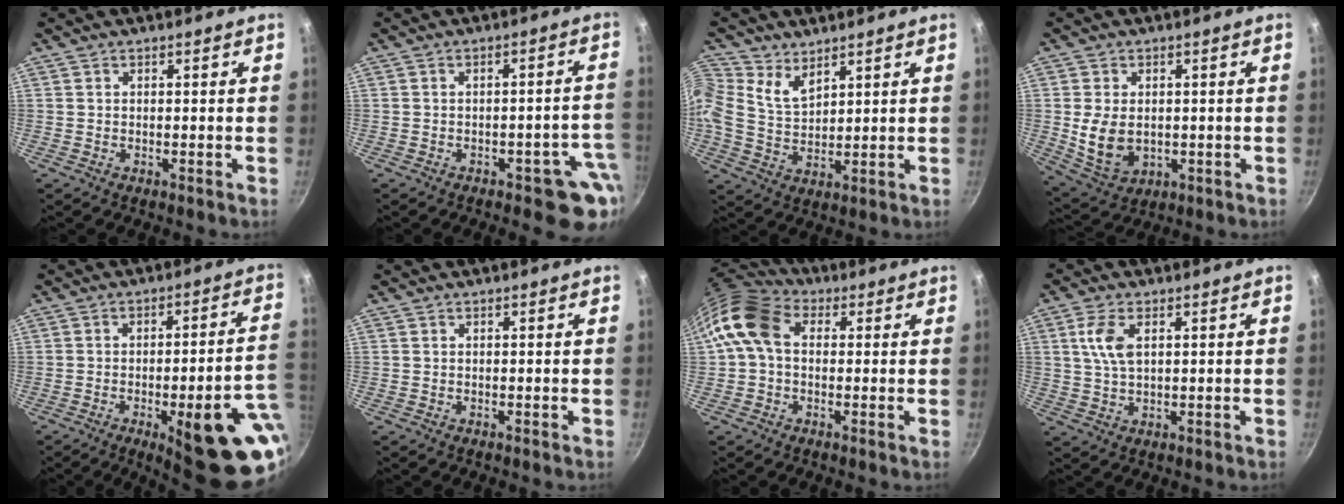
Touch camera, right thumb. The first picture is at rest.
{"total": 8.2, "force": [-3.4, 4.1, 6.2], "torque": [-0.014, 0.039, -0.034]}
{"total": 8.4, "force": [4.6, 5.6, 4.3], "torque": [-0.091, -0.007, 0.090]}
{"total": 9.0, "force": [0.0, 6.3, 6.4], "torque": [-0.113, -0.013, 0.016]}
{"total": 21.5, "force": [-7.1, 6.1, 19.4], "torque": [-0.202, 0.017, -0.086]}
{"total": 0.0}
{"total": 10.6, "force": [1.3, 7.7, 7.1], "torque": [-0.122, 0.025, 0.002]}
{"total": 5.8, "force": [1.7, 3.0, 4.7], "torque": [-0.095, -0.001, 0.034]}